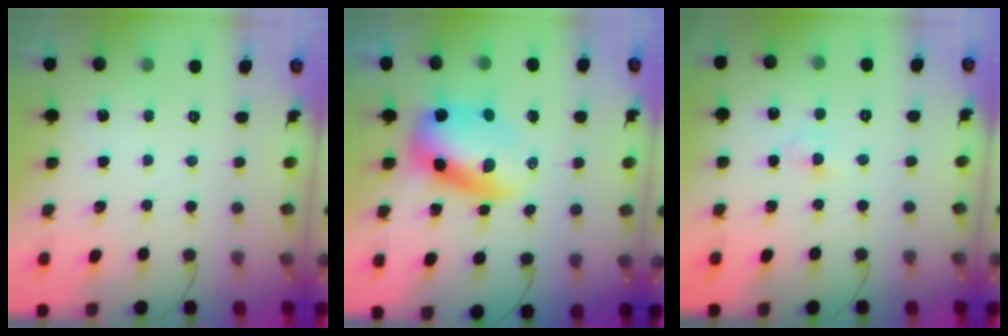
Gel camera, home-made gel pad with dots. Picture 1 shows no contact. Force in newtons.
{"total": 8.8, "press": 8.5, "slide": 2.0}
{"total": 2.5, "press": 2.3, "slide": 0.9}